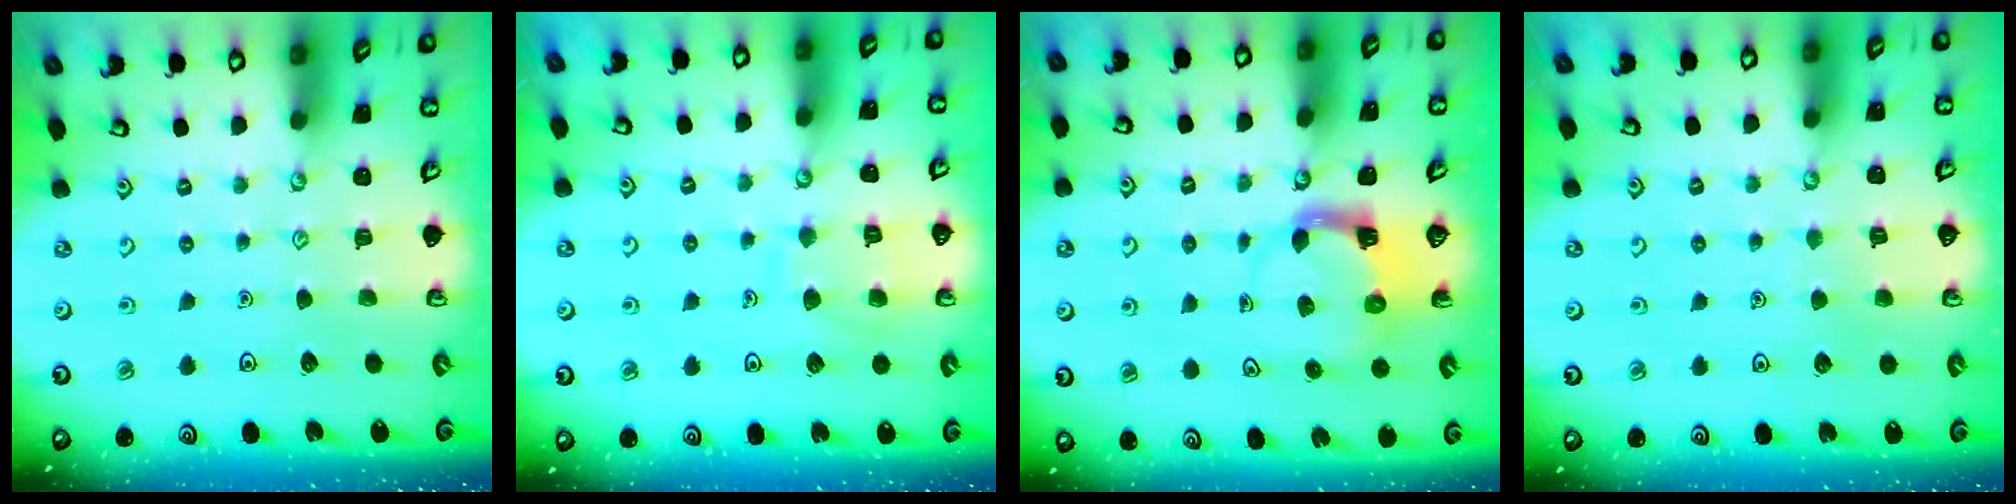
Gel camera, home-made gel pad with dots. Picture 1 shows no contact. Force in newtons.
{"total": 8.0, "press": 8.0, "slide": 0.8}
{"total": 3.6, "press": 3.5, "slide": 0.6}
{"total": 2.6, "press": 2.6, "slide": 0.3}